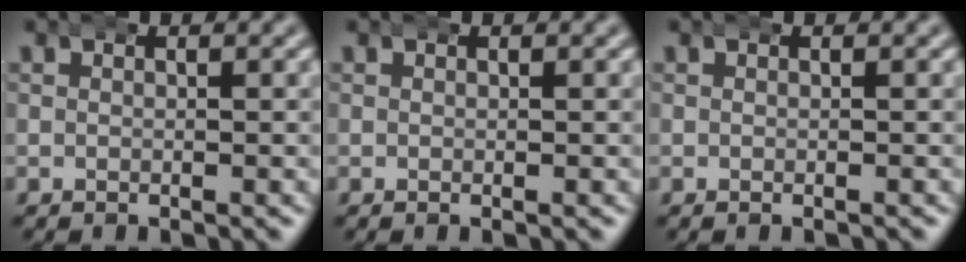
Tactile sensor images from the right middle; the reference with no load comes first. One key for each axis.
{"total": 0.0}
{"total": 0.0}